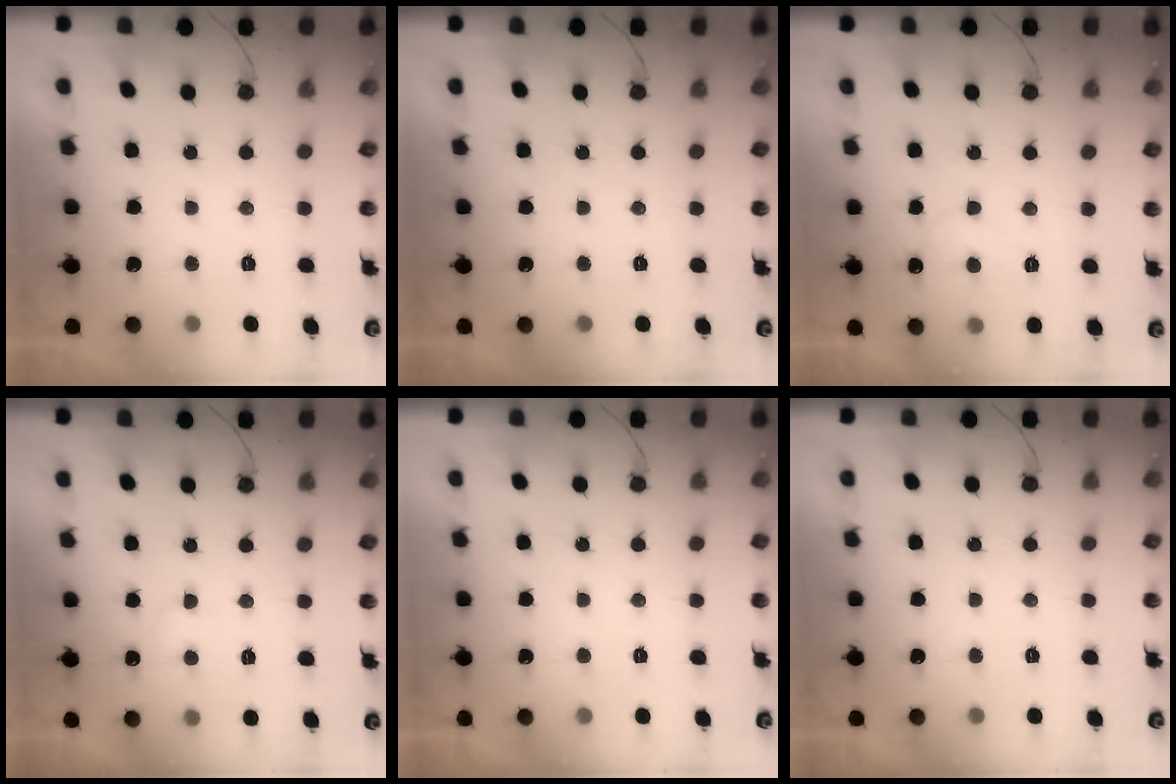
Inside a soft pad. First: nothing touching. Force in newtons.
{"total": 0.0}
{"total": 4.9, "press": 4.9, "slide": 0.4}
{"total": 3.6, "press": 3.6, "slide": 0.3}
{"total": 1.8, "press": 1.8, "slide": 0.1}
{"total": 0.0}